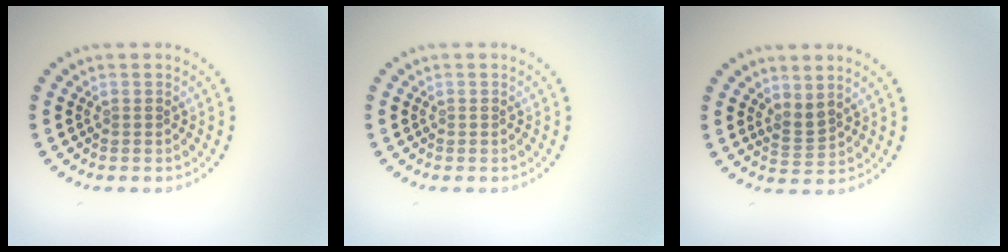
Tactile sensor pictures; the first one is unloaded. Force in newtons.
{"total": 0.0}
{"total": 1.8, "press": 1.3, "slide": 1.2}